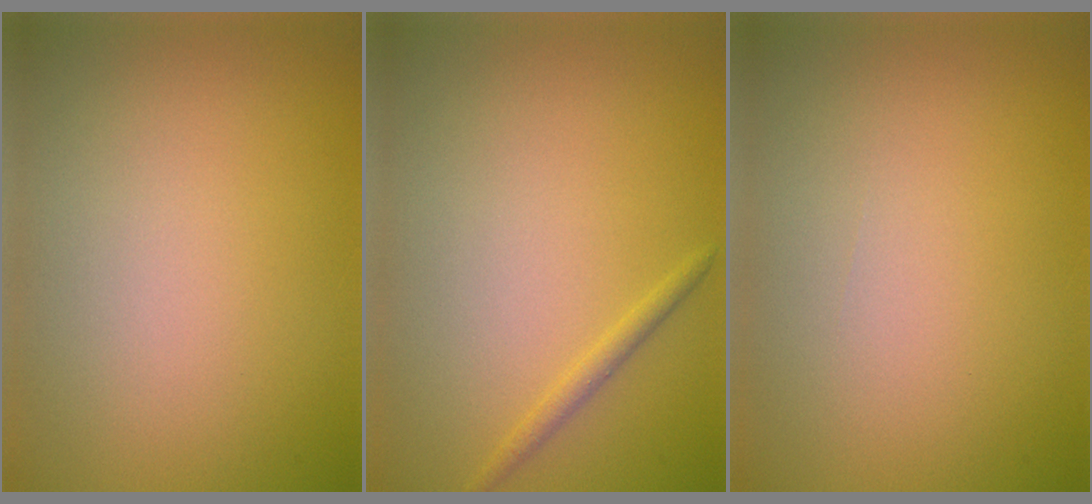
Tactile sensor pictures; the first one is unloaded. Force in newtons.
{"total": 1.1, "press": 1.1, "slide": 0.0}
{"total": 0.0}